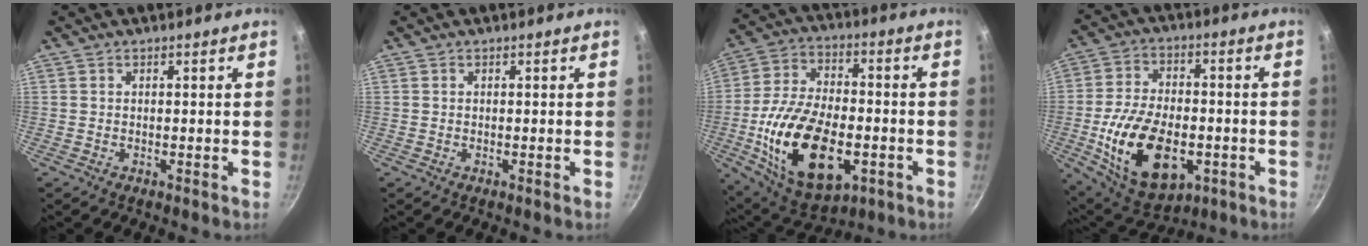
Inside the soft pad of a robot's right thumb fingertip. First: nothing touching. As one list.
[{"total": 0.0}, {"total": 23.0, "force": [-5.8, 12.7, 18.2], "torque": [-0.323, 0.019, -0.091]}, {"total": 19.9, "force": [-5.0, 11.8, 15.3], "torque": [-0.260, 0.015, -0.070]}]